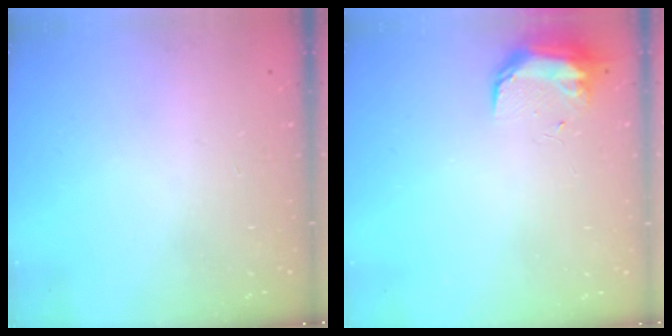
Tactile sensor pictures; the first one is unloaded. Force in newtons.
{"total": 8.9, "press": 8.9, "slide": 0.8}